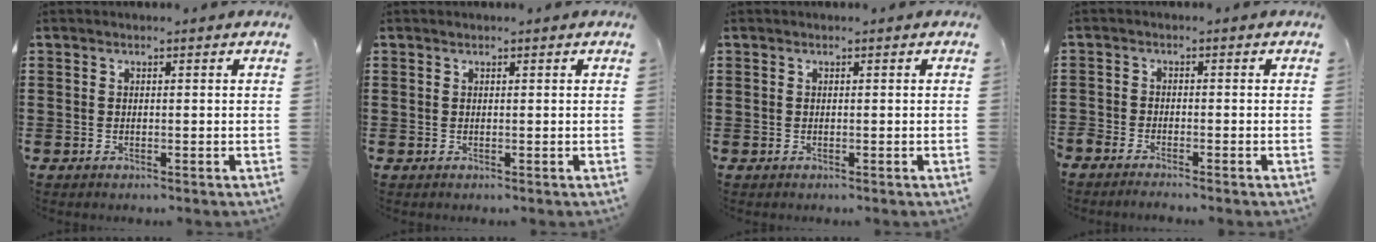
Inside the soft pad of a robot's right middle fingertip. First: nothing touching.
{"total": 0.0}
{"total": 0.0}
{"total": 1.9, "force": [-1.9, 0.2, 0.2], "torque": [-0.007, 0.000, -0.039]}